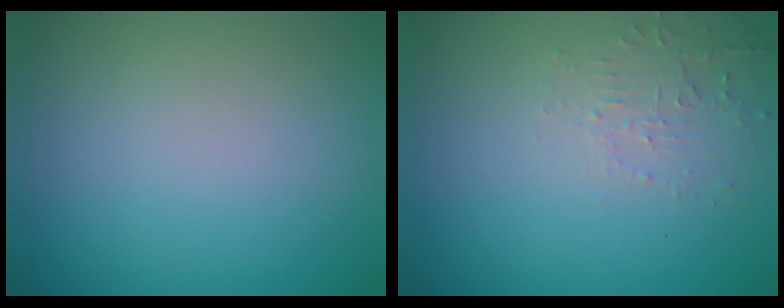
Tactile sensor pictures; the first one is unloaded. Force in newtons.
{"total": 1.9, "press": 1.9, "slide": 0.3}